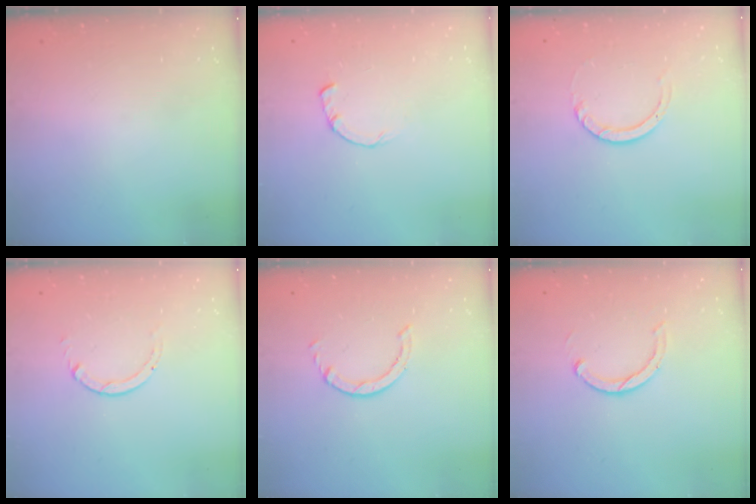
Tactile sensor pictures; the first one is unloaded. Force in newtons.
{"total": 0.8, "press": 0.8, "slide": 0.2}
{"total": 3.0, "press": 3.0, "slide": 0.3}
{"total": 0.9, "press": 0.9, "slide": 0.1}
{"total": 0.6, "press": 0.6, "slide": 0.1}
{"total": 2.9, "press": 2.9, "slide": 0.4}